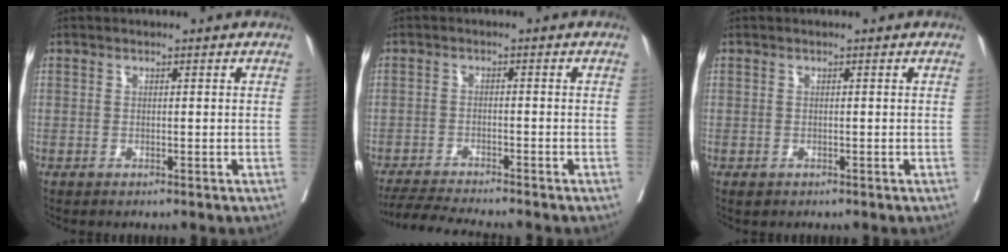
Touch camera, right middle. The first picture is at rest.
{"total": 7.1, "force": [-6.7, -0.6, 2.5], "torque": [-0.040, -0.018, -0.111]}
{"total": 0.6, "force": [-0.3, 0.5, 0.2], "torque": [-0.009, 0.000, 0.000]}